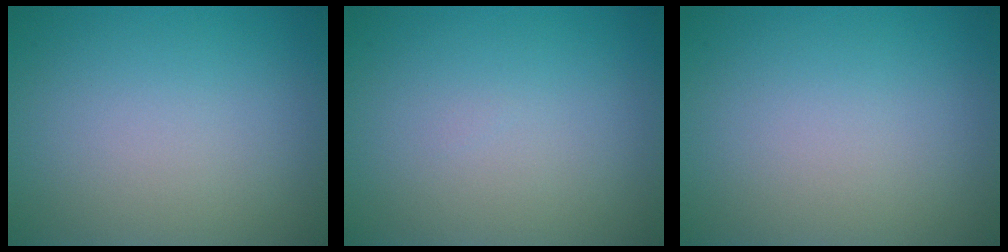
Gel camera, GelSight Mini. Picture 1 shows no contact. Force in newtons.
{"total": 0.0}
{"total": 0.0}